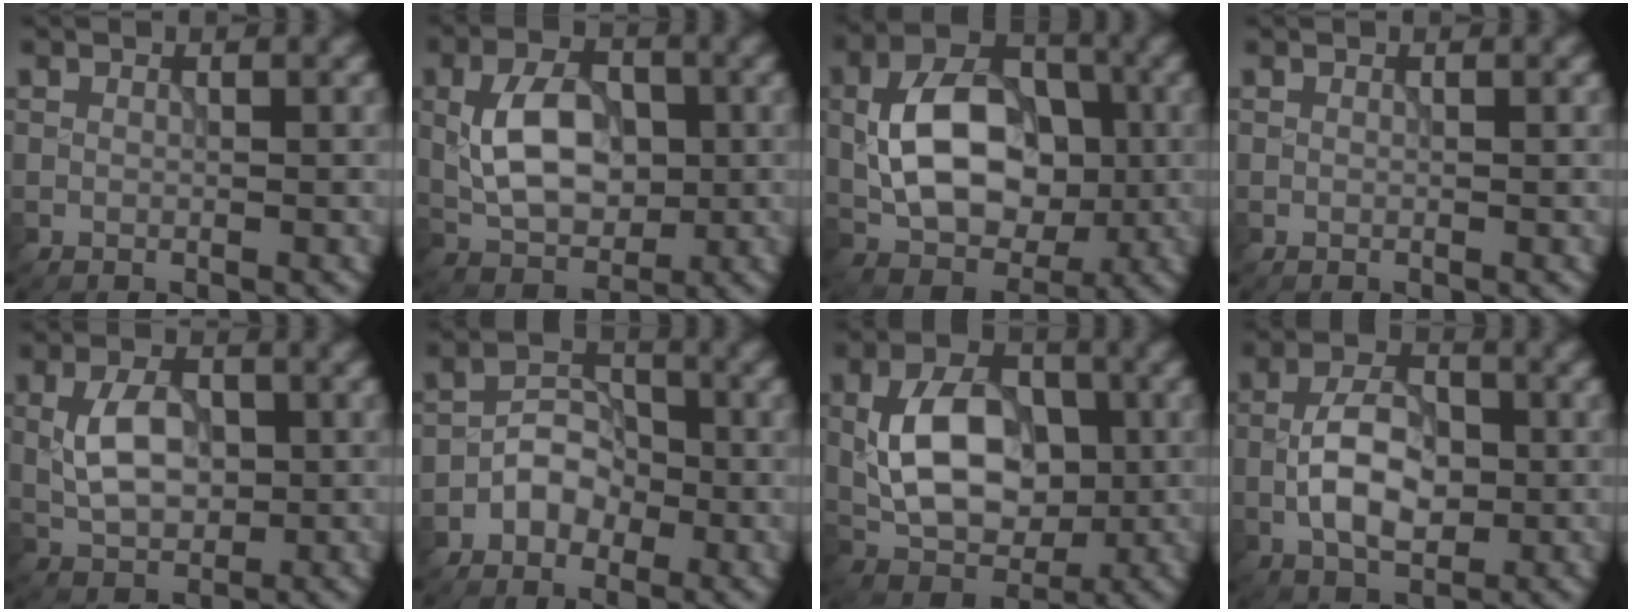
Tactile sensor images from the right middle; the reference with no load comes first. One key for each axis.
{"total": 6.9, "fx": 0.0, "fy": 4.3, "fz": 5.4, "tx": -0.101, "ty": 0.000, "tz": -0.002}
{"total": 9.8, "fx": -0.3, "fy": 6.6, "fz": 7.3, "tx": -0.132, "ty": 0.012, "tz": -0.011}
{"total": 0.0}
{"total": 5.0, "fx": 0.1, "fy": 3.1, "fz": 3.9, "tx": -0.075, "ty": 0.001, "tz": 0.003}
{"total": 3.1, "fx": -1.5, "fy": 2.3, "fz": 1.6, "tx": -0.016, "ty": 0.012, "tz": -0.027}
{"total": 8.7, "fx": 0.0, "fy": 5.6, "fz": 6.6, "tx": -0.124, "ty": 0.002, "tz": -0.004}
{"total": 6.1, "fx": -1.1, "fy": 3.4, "fz": 4.9, "tx": -0.087, "ty": 0.006, "tz": -0.025}